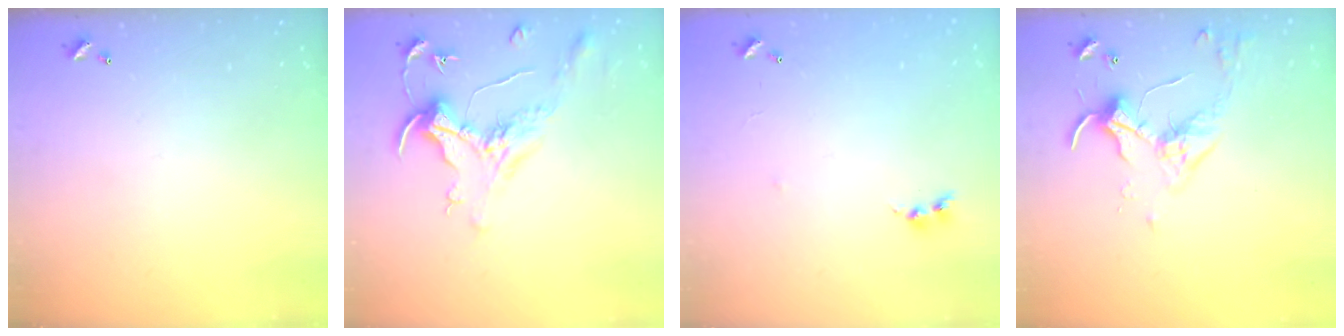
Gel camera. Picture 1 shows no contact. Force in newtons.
{"total": 1.6, "press": 1.4, "slide": 0.7}
{"total": 6.3, "press": 6.2, "slide": 0.7}
{"total": 3.6, "press": 3.5, "slide": 0.7}